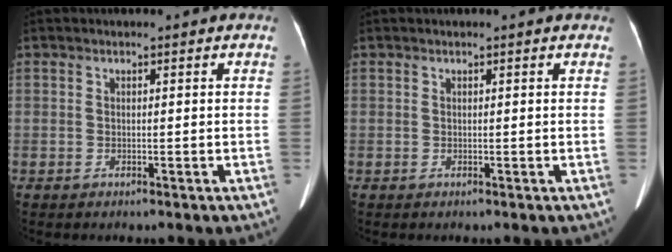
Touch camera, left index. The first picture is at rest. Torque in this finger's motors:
{"motor_torque": [0.25, 0.05, -0.01, -0.01]}